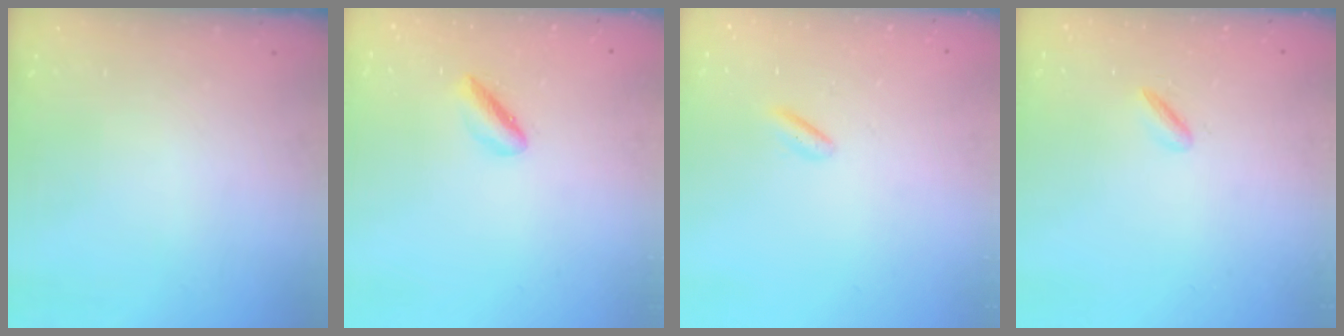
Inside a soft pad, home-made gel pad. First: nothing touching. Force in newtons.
{"total": 2.0, "press": 2.0, "slide": 0.5}
{"total": 1.4, "press": 1.1, "slide": 0.8}
{"total": 2.2, "press": 2.1, "slide": 0.6}